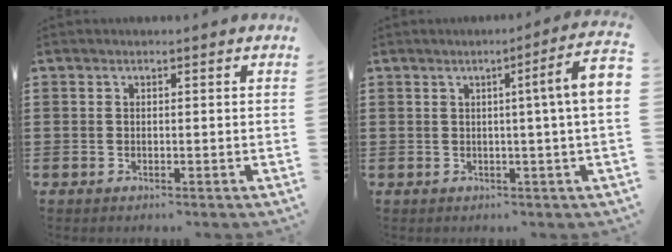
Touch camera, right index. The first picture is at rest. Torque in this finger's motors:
{"motor_torque": [1.13, -0.32, 0.23, 0.13]}